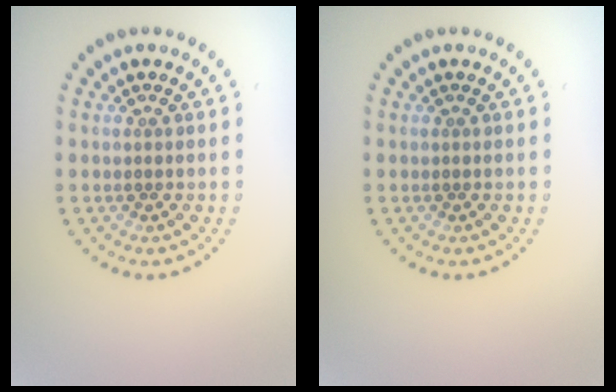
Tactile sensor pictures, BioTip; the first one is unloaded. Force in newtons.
{"total": 0.0}